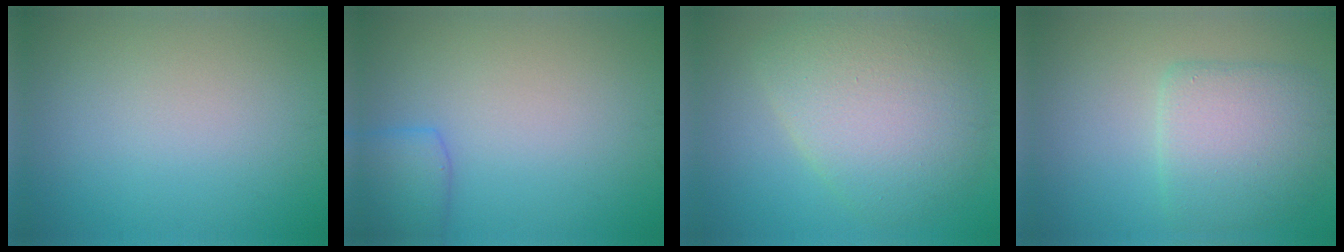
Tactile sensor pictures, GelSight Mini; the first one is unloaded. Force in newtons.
{"total": 2.7, "press": 2.6, "slide": 0.2}
{"total": 6.8, "press": 6.8, "slide": 0.5}
{"total": 5.5, "press": 5.5, "slide": 0.3}